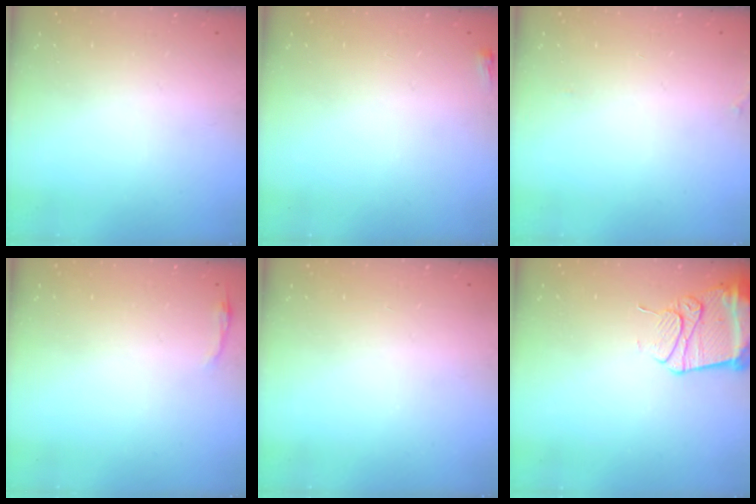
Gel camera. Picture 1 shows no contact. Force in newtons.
{"total": 2.0, "press": 2.0, "slide": 0.5}
{"total": 7.9, "press": 5.9, "slide": 5.3}
{"total": 2.8, "press": 2.8, "slide": 0.6}
{"total": 0.0}
{"total": 13.2, "press": 13.2, "slide": 1.4}